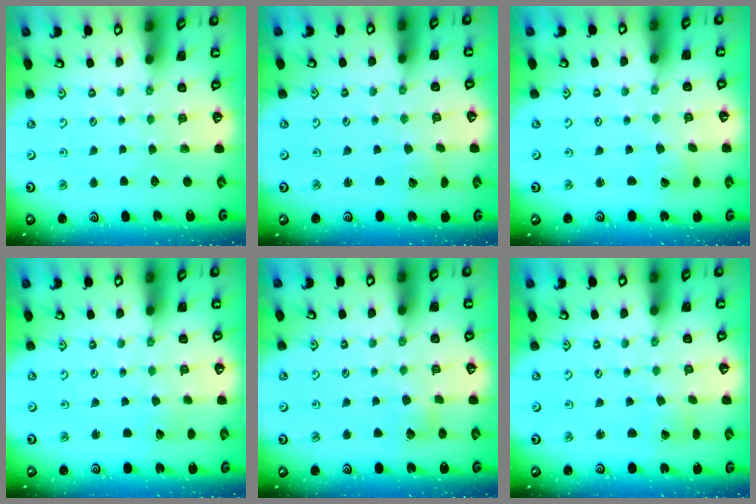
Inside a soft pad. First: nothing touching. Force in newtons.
{"total": 1.7, "press": 1.7, "slide": 0.2}
{"total": 0.6, "press": 0.6, "slide": 0.1}
{"total": 1.8, "press": 1.8, "slide": 0.1}
{"total": 3.9, "press": 3.8, "slide": 0.6}
{"total": 0.7, "press": 0.7, "slide": 0.1}